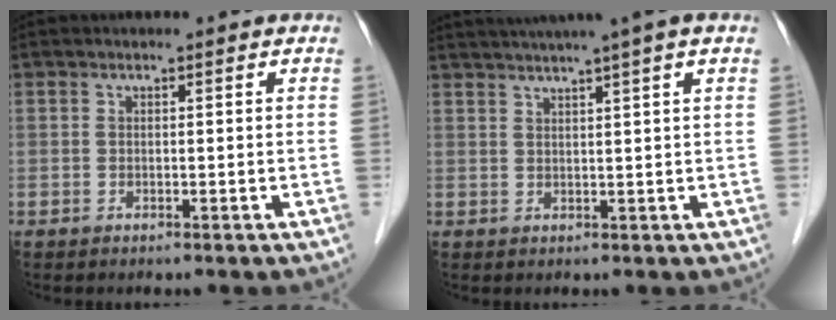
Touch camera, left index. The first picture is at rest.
{"total": 9.0, "force": [6.8, -1.3, 5.8], "torque": [-0.092, 0.033, 0.088]}